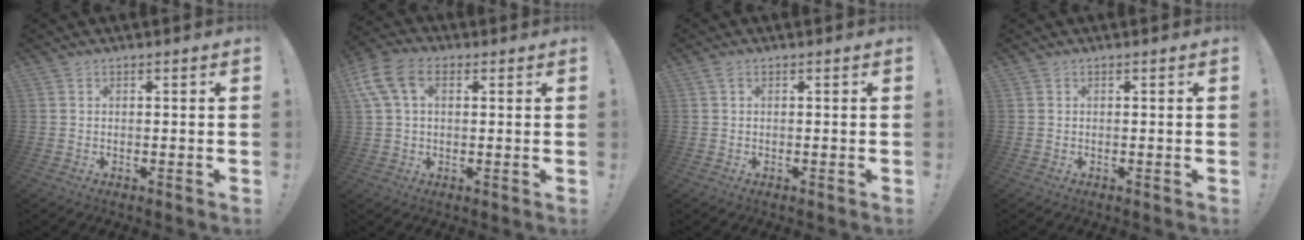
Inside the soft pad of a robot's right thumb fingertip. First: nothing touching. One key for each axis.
{"total": 10.3, "fx": 3.2, "fy": 6.6, "fz": 7.3, "tx": -0.157, "ty": 0.007, "tz": 0.063}
{"total": 1.0, "fx": 0.4, "fy": 0.4, "fz": 0.8, "tx": -0.018, "ty": 0.001, "tz": 0.006}
{"total": 0.0}